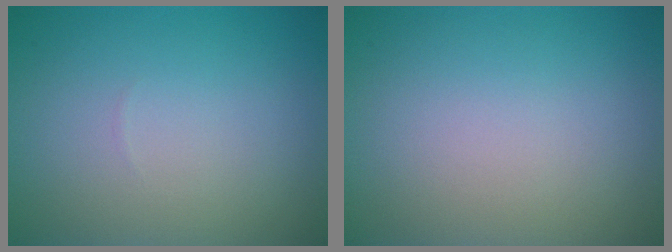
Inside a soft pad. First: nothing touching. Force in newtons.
{"total": 0.0}